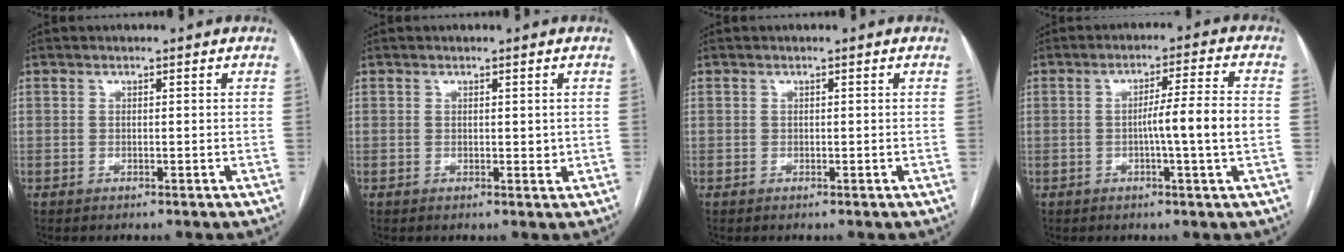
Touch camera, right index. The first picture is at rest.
{"total": 1.1, "force": [0.2, 0.6, 0.8], "torque": [-0.011, -0.003, 0.005]}
{"total": 0.0}
{"total": 7.4, "force": [-1.1, -1.0, 7.2], "torque": [-0.111, 0.006, -0.018]}